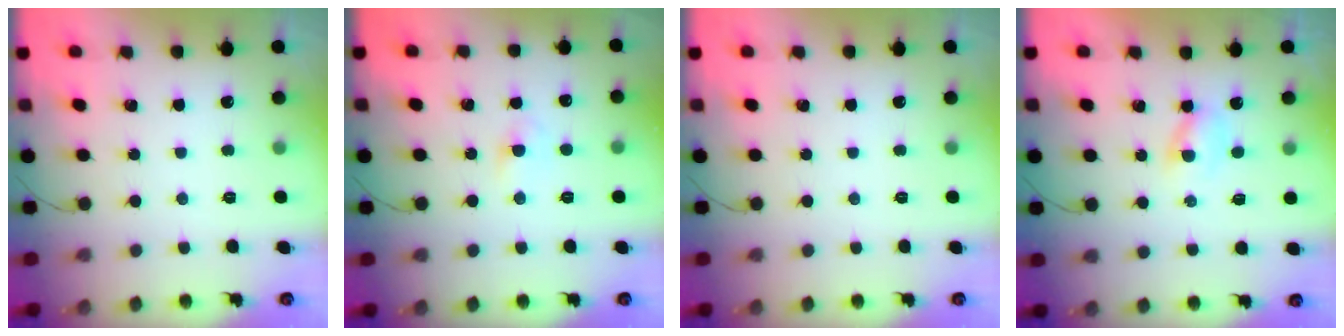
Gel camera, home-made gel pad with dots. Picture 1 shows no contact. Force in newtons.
{"total": 2.3, "press": 2.1, "slide": 0.8}
{"total": 0.0}
{"total": 1.9, "press": 1.7, "slide": 0.9}